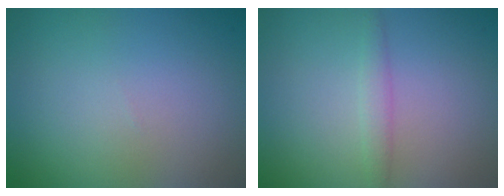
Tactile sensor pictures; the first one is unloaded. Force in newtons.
{"total": 1.4, "press": 1.4, "slide": 0.0}